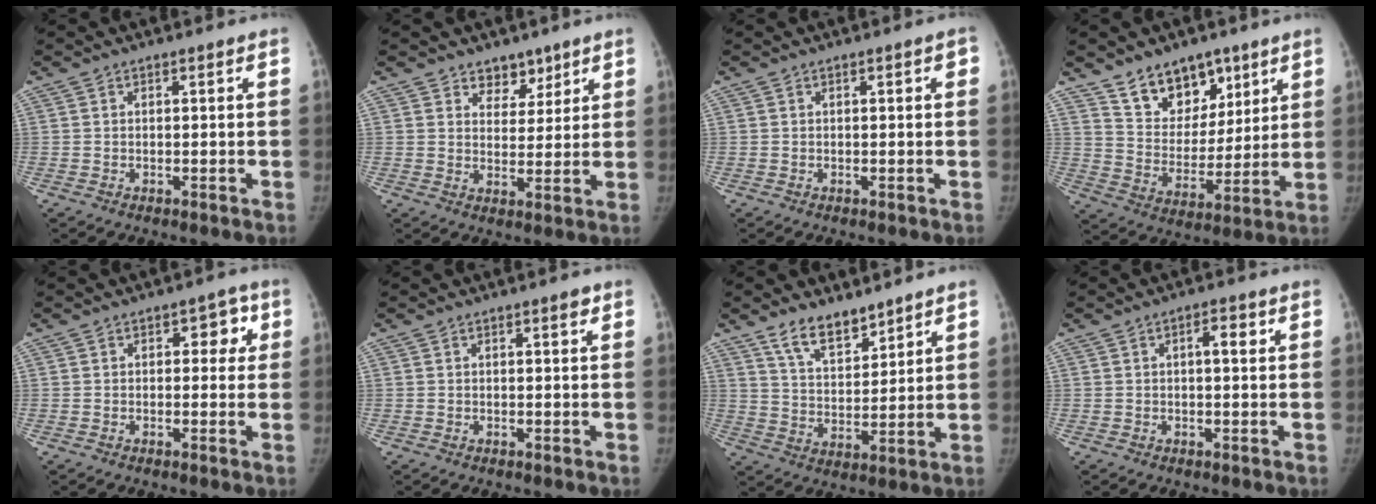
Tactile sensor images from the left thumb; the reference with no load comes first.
{"total": 5.1, "force": [3.8, 3.4, 1.0], "torque": [0.019, -0.025, 0.060]}
{"total": 1.1, "force": [0.2, 0.5, 0.9], "torque": [-0.007, 0.003, 0.001]}
{"total": 13.2, "force": [8.9, 8.2, 5.2], "torque": [-0.034, -0.059, 0.163]}
{"total": 4.4, "force": [1.1, 2.9, 3.1], "torque": [0.000, 0.004, 0.004]}
{"total": 1.0, "force": [0.6, 0.3, 0.8], "torque": [-0.010, -0.001, 0.008]}
{"total": 8.7, "force": [6.8, 3.8, 4.0], "torque": [-0.041, -0.051, 0.129]}
{"total": 2.8, "force": [0.7, 1.0, 2.5], "torque": [-0.034, 0.004, 0.007]}